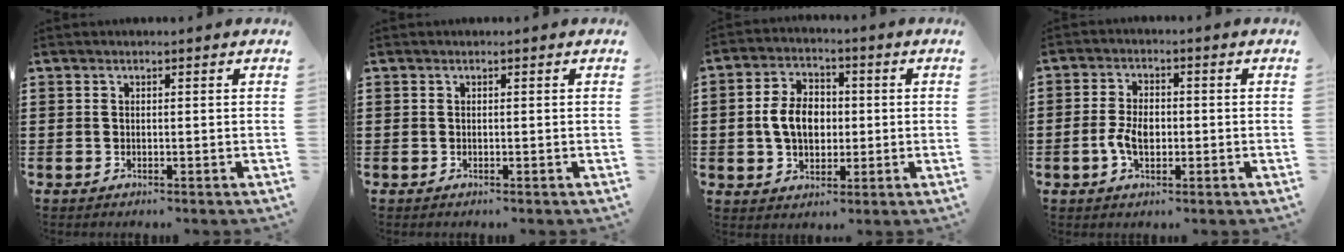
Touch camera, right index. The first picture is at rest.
{"total": 0.0}
{"total": 7.2, "force": [-0.2, 5.1, 5.1], "torque": [-0.111, 0.009, -0.012]}
{"total": 4.5, "force": [-0.9, 2.8, 3.4], "torque": [-0.079, 0.003, -0.020]}